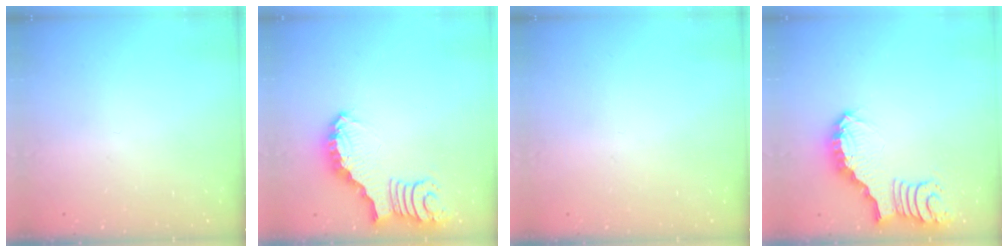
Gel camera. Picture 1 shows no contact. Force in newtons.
{"total": 3.2, "press": 3.1, "slide": 0.6}
{"total": 0.0}
{"total": 3.2, "press": 3.2, "slide": 0.5}